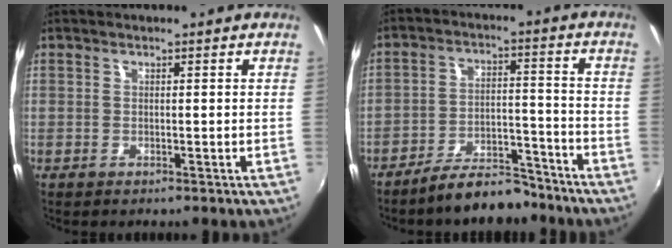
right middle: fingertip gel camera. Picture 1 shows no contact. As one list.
[{"total": 9.7, "force": [-8.6, 3.0, 3.5], "torque": [-0.068, 0.027, -0.122]}]